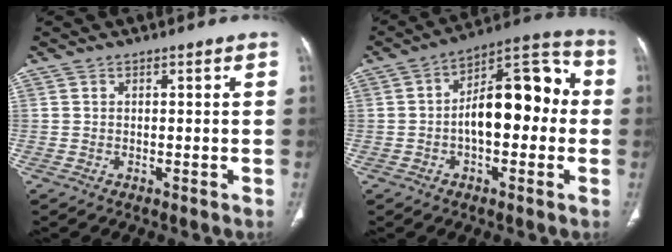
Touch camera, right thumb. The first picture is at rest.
{"total": 15.9, "force": [-0.5, 8.2, 13.6], "torque": [-0.177, 0.049, -0.019]}